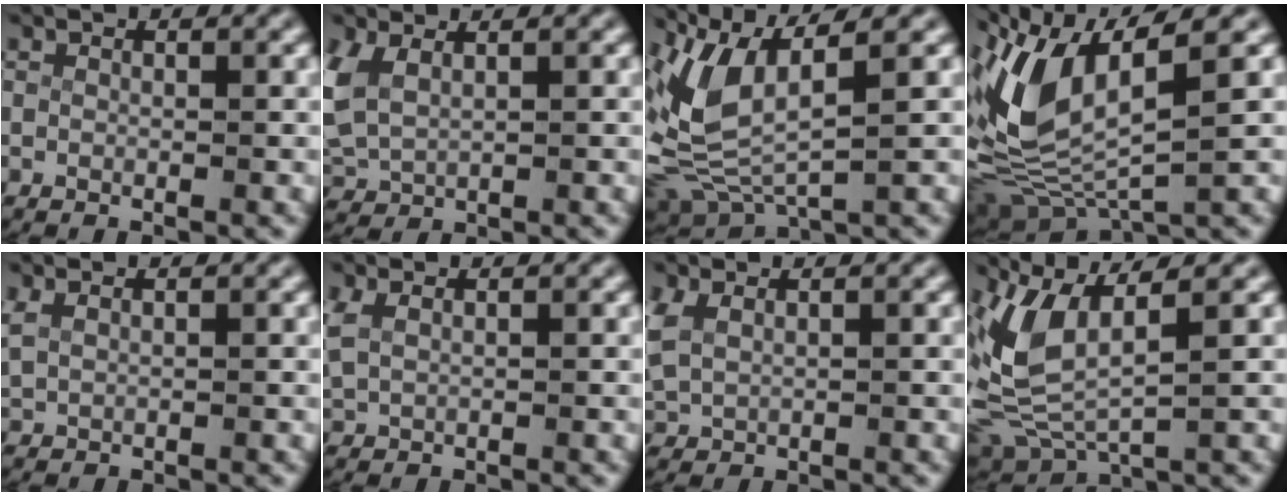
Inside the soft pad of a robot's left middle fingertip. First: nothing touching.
{"total": 3.7, "force": [0.8, 3.0, 2.1], "torque": [-0.083, -0.014, 0.031]}
{"total": 7.4, "force": [1.6, 4.4, 5.7], "torque": [-0.154, -0.009, 0.034]}
{"total": 9.2, "force": [0.8, 5.9, 7.1], "torque": [-0.178, -0.008, 0.016]}
{"total": 1.2, "force": [0.7, 0.7, 0.7], "torque": [-0.027, -0.001, 0.025]}
{"total": 1.7, "force": [0.7, 1.2, 1.0], "torque": [-0.039, -0.004, 0.026]}
{"total": 2.7, "force": [0.6, 2.2, 1.3], "torque": [-0.056, -0.010, 0.028]}
{"total": 6.7, "force": [1.5, 4.1, 5.0], "torque": [-0.148, -0.013, 0.036]}